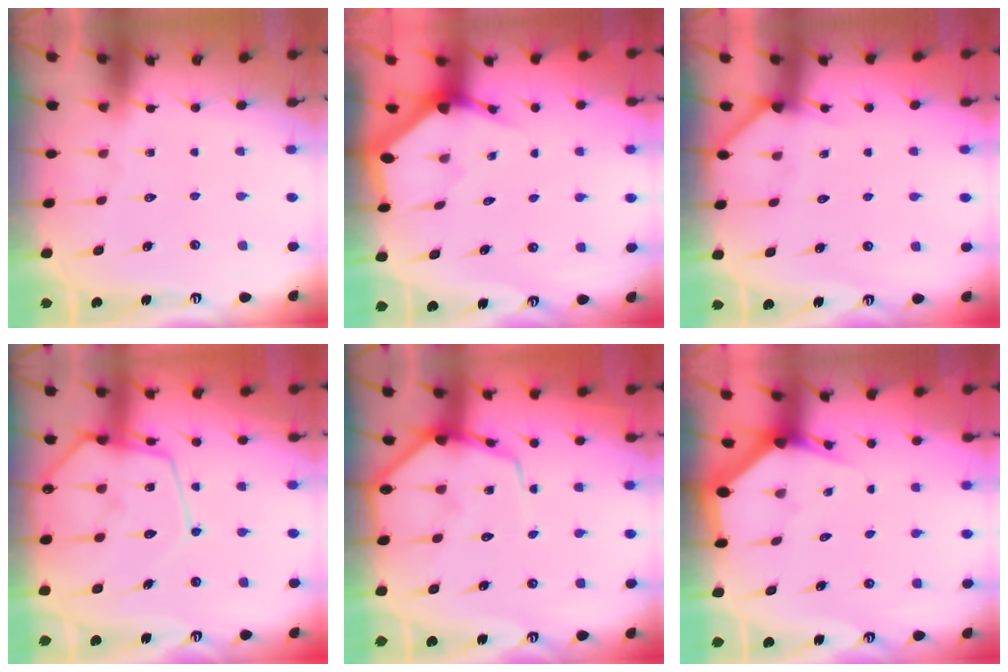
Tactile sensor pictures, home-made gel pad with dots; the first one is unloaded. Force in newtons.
{"total": 2.9, "press": 2.9, "slide": 0.1}
{"total": 4.3, "press": 4.3, "slide": 0.5}
{"total": 15.3, "press": 15.2, "slide": 1.5}
{"total": 9.2, "press": 9.1, "slide": 1.0}
{"total": 2.9, "press": 2.9, "slide": 0.1}